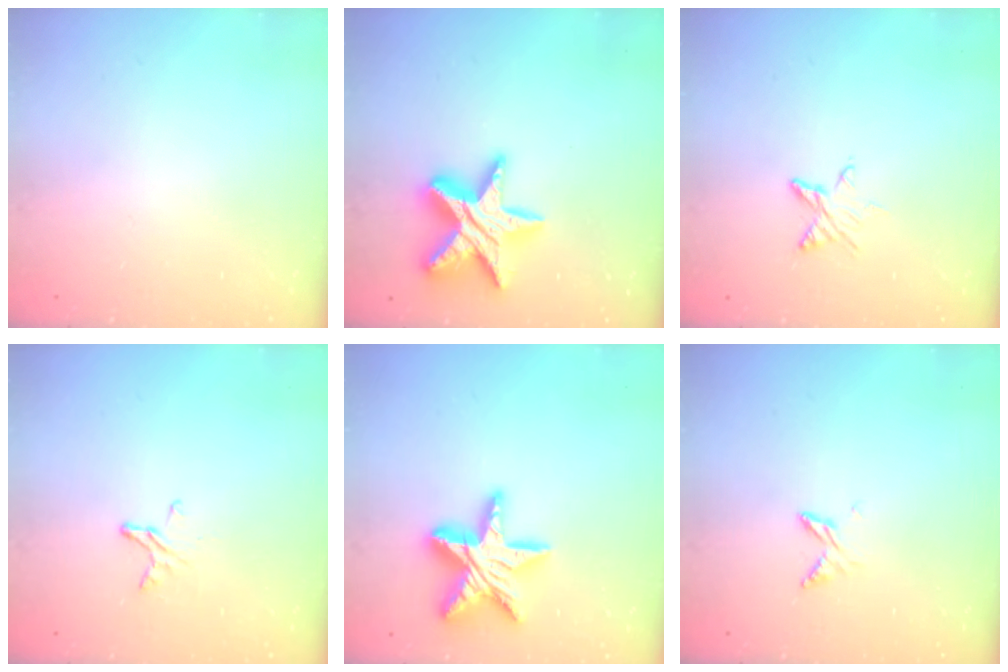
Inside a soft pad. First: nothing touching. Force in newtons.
{"total": 18.1, "press": 18.0, "slide": 1.8}
{"total": 3.9, "press": 3.9, "slide": 0.5}
{"total": 4.5, "press": 4.4, "slide": 0.3}
{"total": 17.6, "press": 17.6, "slide": 1.4}
{"total": 5.3, "press": 5.2, "slide": 0.7}